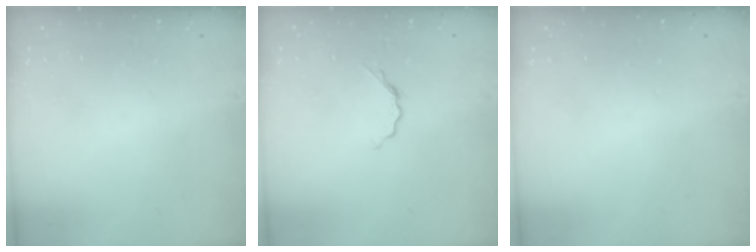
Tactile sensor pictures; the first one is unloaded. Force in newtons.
{"total": 5.1, "press": 5.0, "slide": 0.7}
{"total": 0.0}